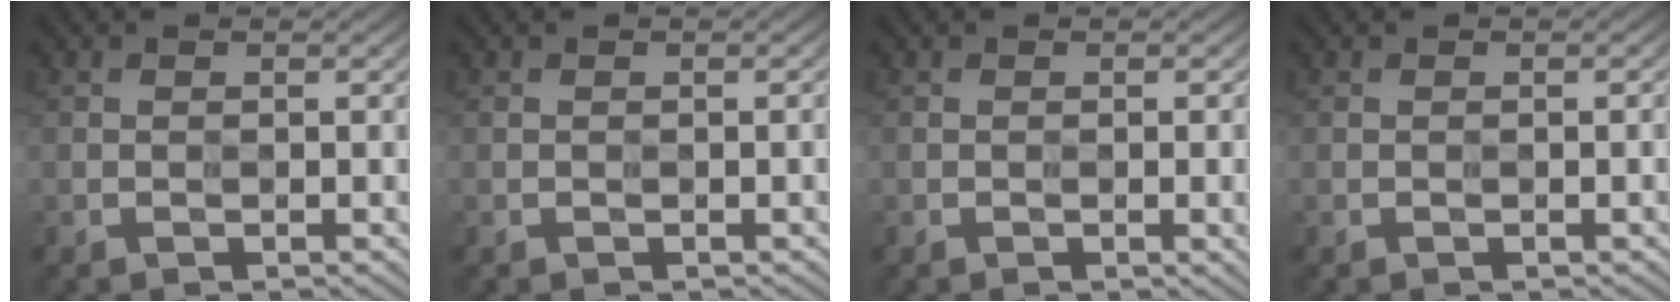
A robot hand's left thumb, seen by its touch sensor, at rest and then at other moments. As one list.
[{"total": 2.1, "force": [-1.1, 0.5, 1.8], "torque": [-0.020, 0.001, -0.015]}, {"total": 3.7, "force": [-1.5, 1.1, 3.2], "torque": [-0.042, -0.004, -0.012]}, {"total": 2.7, "force": [-1.3, 0.6, 2.2], "torque": [-0.026, 0.000, -0.017]}]